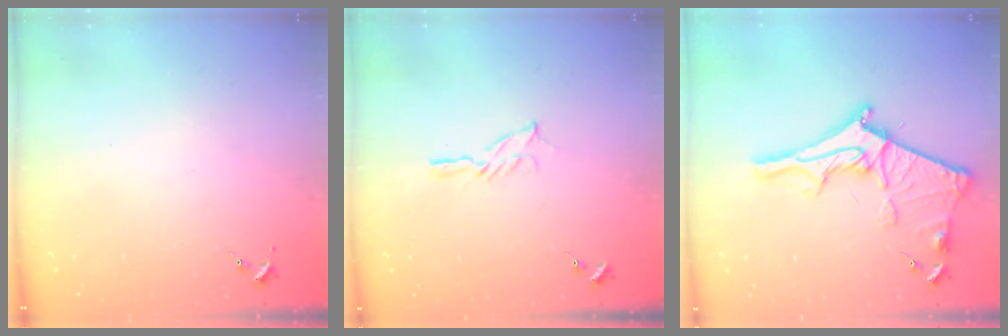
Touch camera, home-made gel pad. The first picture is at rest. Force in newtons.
{"total": 5.0, "press": 5.0, "slide": 0.5}
{"total": 16.1, "press": 16.0, "slide": 1.1}